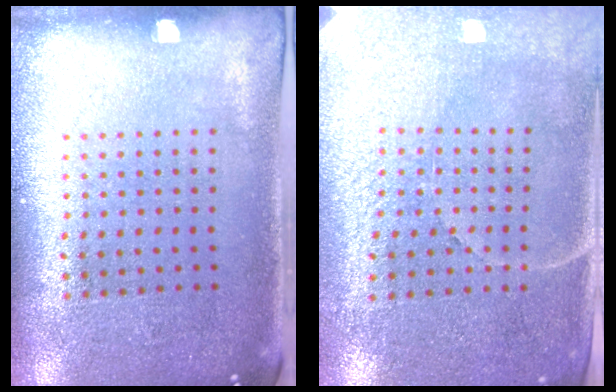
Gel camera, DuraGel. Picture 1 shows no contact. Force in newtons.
{"total": 3.3, "press": 3.1, "slide": 1.1}